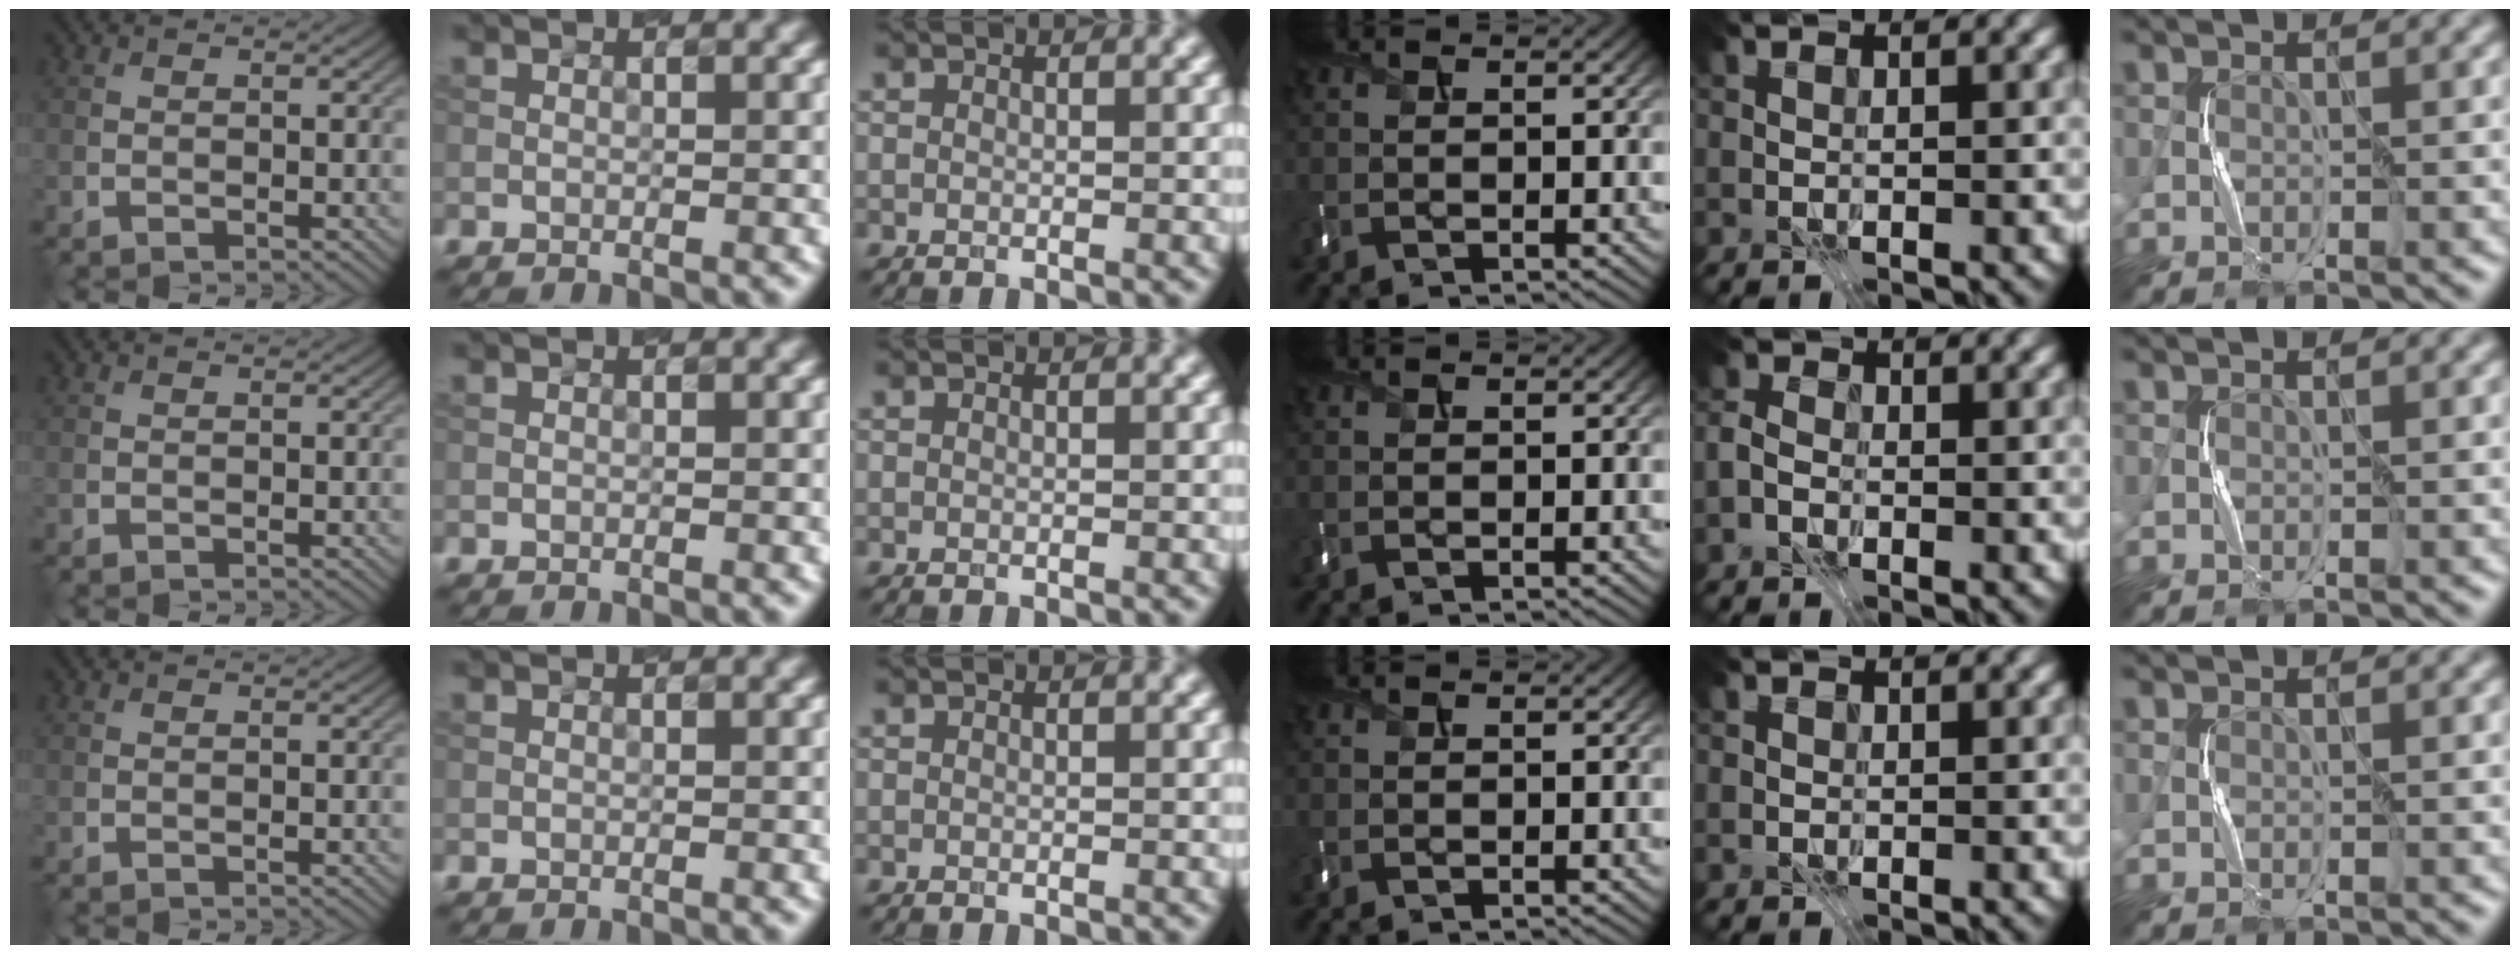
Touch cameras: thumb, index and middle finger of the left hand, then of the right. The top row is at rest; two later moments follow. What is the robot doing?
{"motion": "press", "object": "keyboard"}